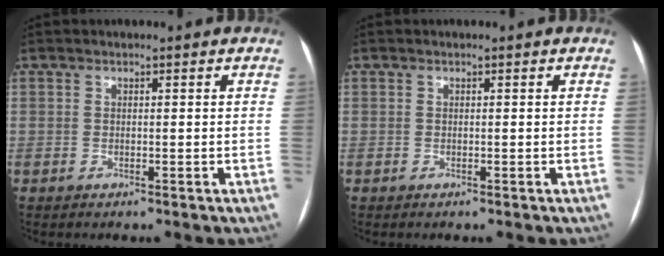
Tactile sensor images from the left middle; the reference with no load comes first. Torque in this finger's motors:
{"motor_torque": [0.01, 0.01, 0.00, 0.00]}